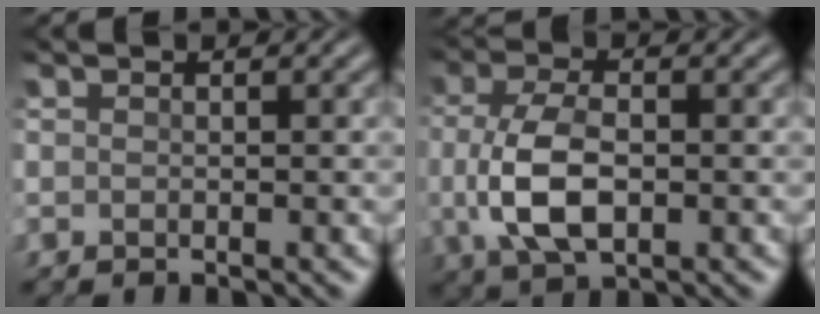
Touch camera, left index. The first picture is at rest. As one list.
[{"total": 5.9, "force": [-0.7, 3.0, 5.0], "torque": [-0.118, -0.002, -0.012]}]